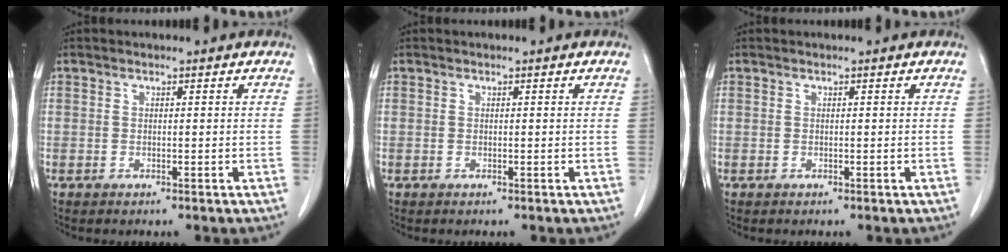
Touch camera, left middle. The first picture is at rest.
{"total": 0.0}
{"total": 0.0}